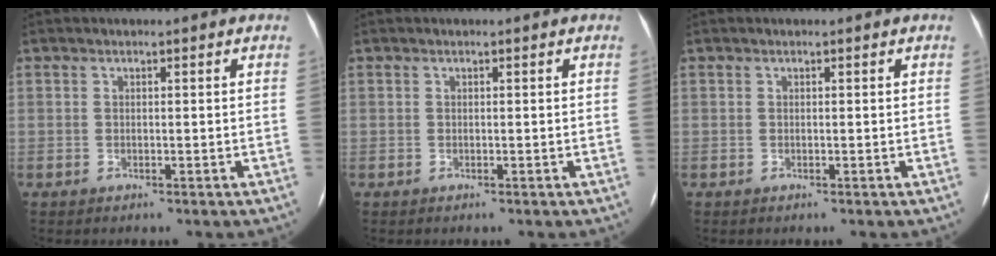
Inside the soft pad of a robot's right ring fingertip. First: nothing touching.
{"total": 0.0}
{"total": 0.0}